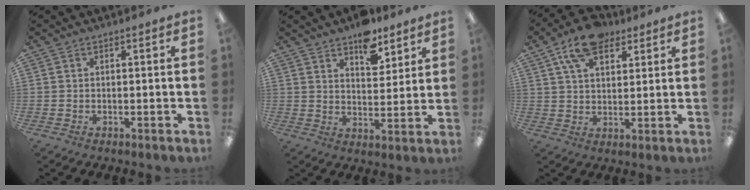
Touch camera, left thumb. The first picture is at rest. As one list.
[{"total": 8.7, "force": [6.6, 4.4, 3.6], "torque": [-0.029, -0.041, 0.112]}, {"total": 11.9, "force": [7.2, 6.5, 7.0], "torque": [-0.117, -0.017, 0.132]}]